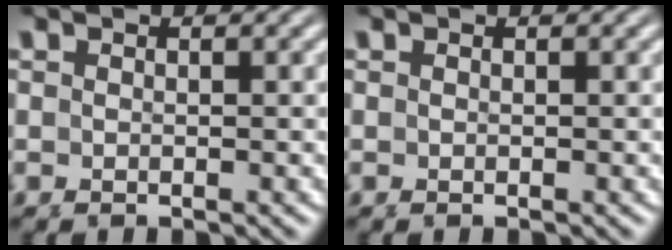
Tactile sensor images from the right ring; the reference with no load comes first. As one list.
[{"total": 0.0}]